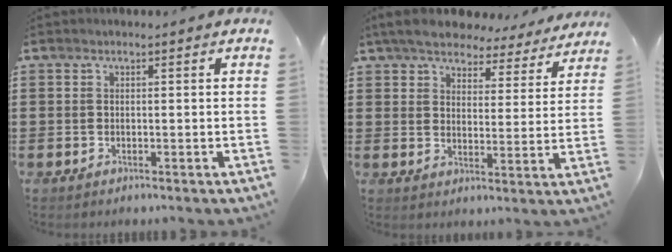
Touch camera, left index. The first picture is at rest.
{"total": 6.3, "force": [6.0, 1.1, 1.4], "torque": [-0.058, -0.030, 0.106]}